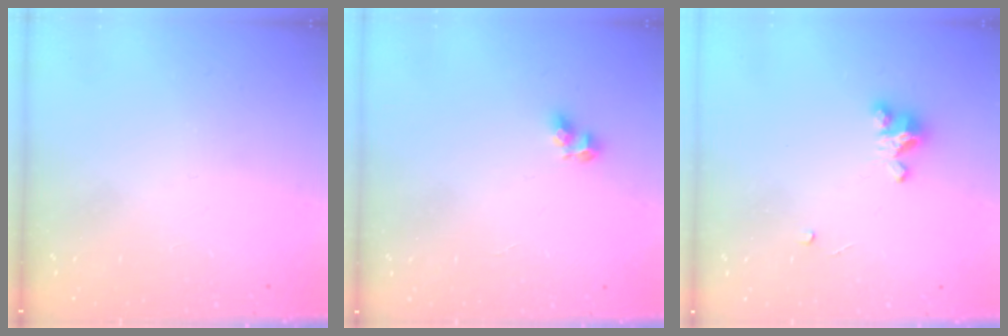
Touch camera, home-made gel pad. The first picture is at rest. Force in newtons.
{"total": 5.2, "press": 5.2, "slide": 0.4}
{"total": 3.4, "press": 3.4, "slide": 0.4}